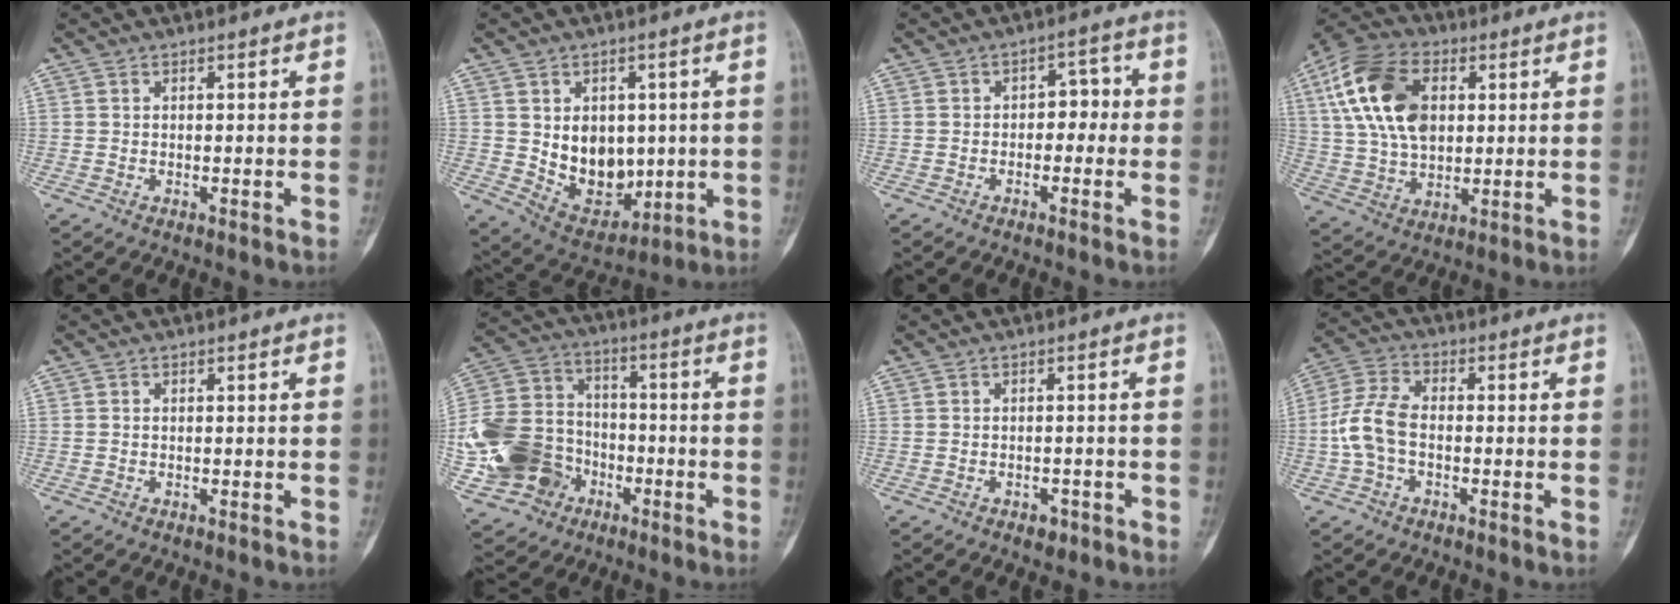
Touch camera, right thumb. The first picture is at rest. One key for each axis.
{"total": 11.8, "fx": 0.3, "fy": 8.6, "fz": 8.1, "tx": -0.075, "ty": -0.017, "tz": 0.032}
{"total": 4.1, "fx": -0.7, "fy": 2.8, "fz": 2.9, "tx": -0.015, "ty": 0.019, "tz": -0.021}
{"total": 17.3, "fx": 4.6, "fy": 10.7, "fz": 12.8, "tx": -0.235, "ty": 0.003, "tz": 0.080}
{"total": 0.0}
{"total": 18.9, "fx": -6.0, "fy": 15.2, "fz": 9.3, "tx": -0.177, "ty": 0.043, "tz": -0.105}
{"total": 2.0, "fx": -1.2, "fy": 1.3, "fz": 1.0, "tx": -0.009, "ty": 0.009, "tz": -0.012}
{"total": 8.1, "fx": -1.4, "fy": 4.8, "fz": 6.4, "tx": -0.146, "ty": 0.025, "tz": -0.033}